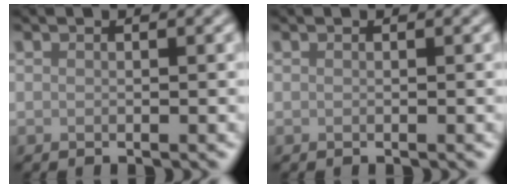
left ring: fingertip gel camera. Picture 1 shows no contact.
{"total": 0.0}